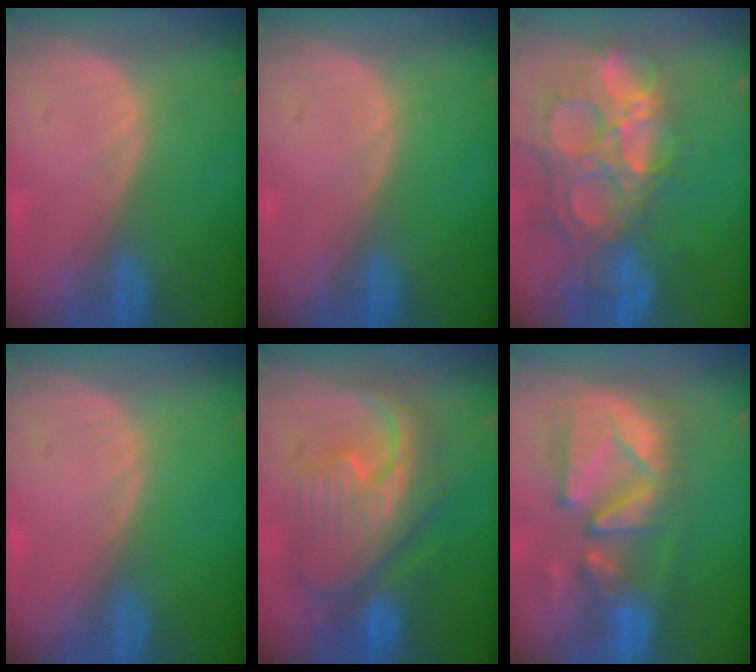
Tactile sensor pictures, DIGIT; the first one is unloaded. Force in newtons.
{"total": 0.0}
{"total": 14.3, "press": 12.2, "slide": 7.6}
{"total": 0.0}
{"total": 11.4, "press": 11.3, "slide": 1.1}
{"total": 12.1, "press": 11.0, "slide": 5.1}